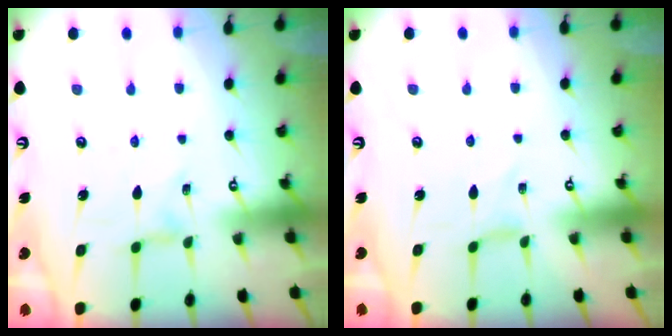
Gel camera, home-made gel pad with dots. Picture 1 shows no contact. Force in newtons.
{"total": 0.0}